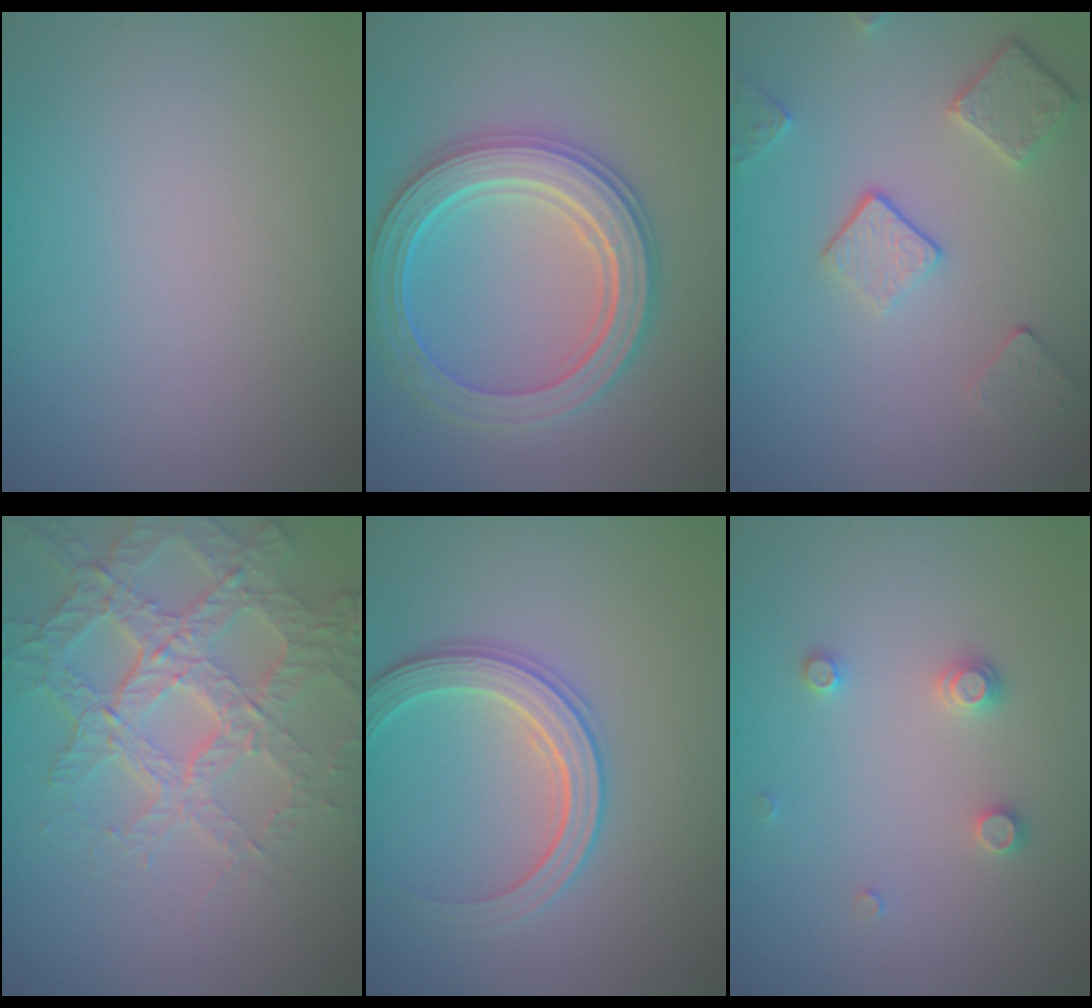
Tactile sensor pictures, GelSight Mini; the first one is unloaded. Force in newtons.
{"total": 5.3, "press": 5.2, "slide": 0.9}
{"total": 3.5, "press": 2.7, "slide": 2.2}
{"total": 5.5, "press": 4.7, "slide": 2.8}
{"total": 3.0, "press": 3.0, "slide": 0.6}
{"total": 1.5, "press": 1.5, "slide": 0.2}